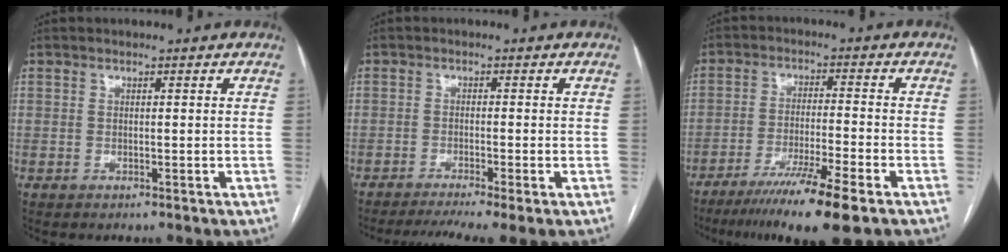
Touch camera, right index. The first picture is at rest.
{"total": 7.6, "force": [-5.7, -0.1, 4.9], "torque": [-0.077, -0.009, -0.090]}
{"total": 11.9, "force": [-8.1, -0.6, 8.6], "torque": [-0.144, -0.033, -0.134]}